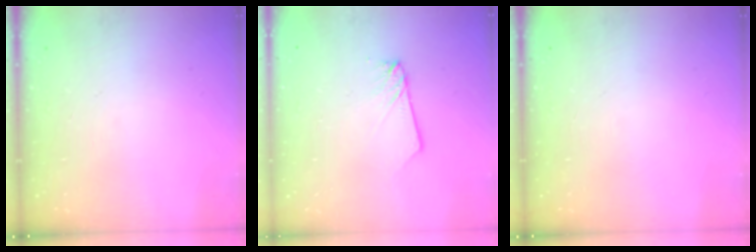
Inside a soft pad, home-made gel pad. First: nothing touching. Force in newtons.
{"total": 1.5, "press": 1.4, "slide": 0.1}
{"total": 0.0}